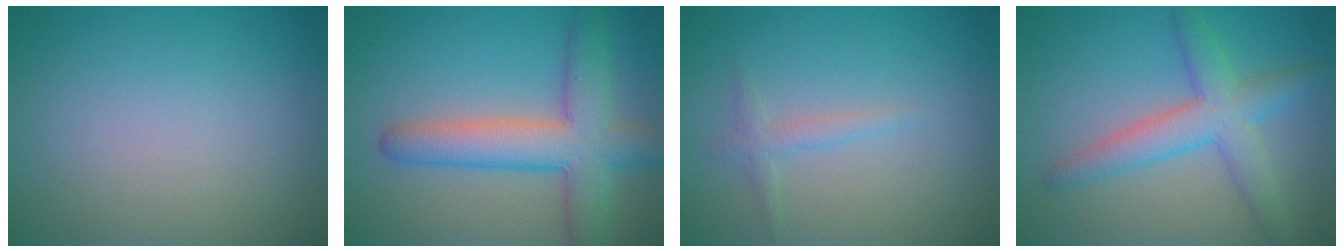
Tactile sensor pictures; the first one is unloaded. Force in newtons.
{"total": 6.7, "press": 6.7, "slide": 0.3}
{"total": 1.3, "press": 1.3, "slide": 0.0}
{"total": 4.7, "press": 4.7, "slide": 0.1}